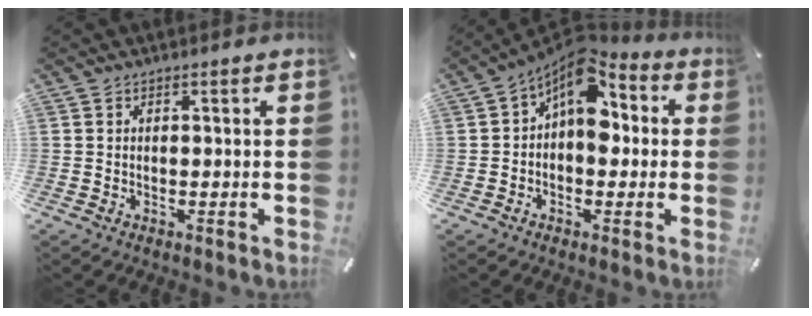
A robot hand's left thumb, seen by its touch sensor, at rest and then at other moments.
{"total": 10.9, "force": [3.3, 6.6, 8.0], "torque": [-0.117, -0.031, 0.058]}